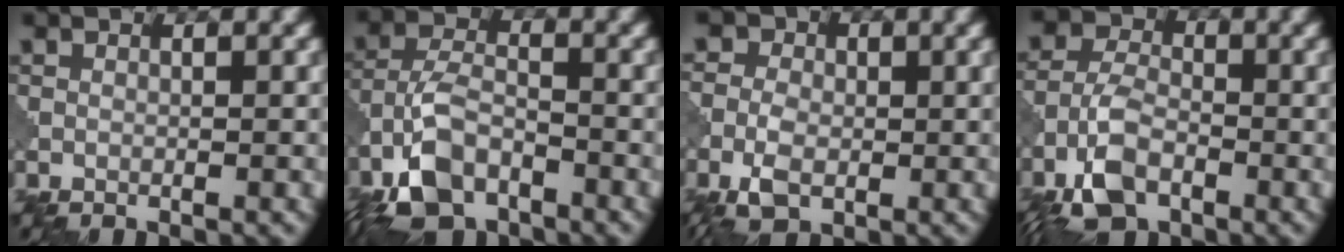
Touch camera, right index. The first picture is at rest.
{"total": 7.1, "force": [-4.3, 3.4, 4.5], "torque": [-0.089, 0.003, -0.094]}
{"total": 5.4, "force": [-0.8, 4.0, 3.6], "torque": [-0.051, 0.007, -0.024]}
{"total": 6.1, "force": [-3.2, 3.4, 3.9], "torque": [-0.081, 0.003, -0.073]}